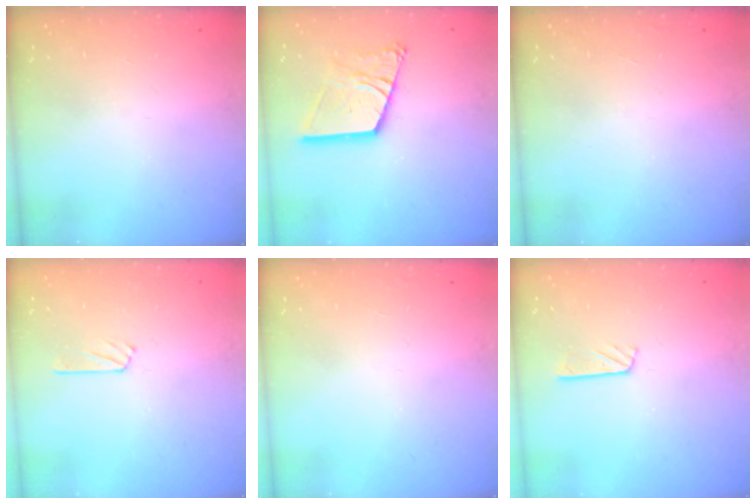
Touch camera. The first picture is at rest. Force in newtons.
{"total": 17.1, "press": 17.0, "slide": 1.9}
{"total": 0.0}
{"total": 2.3, "press": 2.3, "slide": 0.2}
{"total": 0.0}
{"total": 2.8, "press": 2.8, "slide": 0.2}